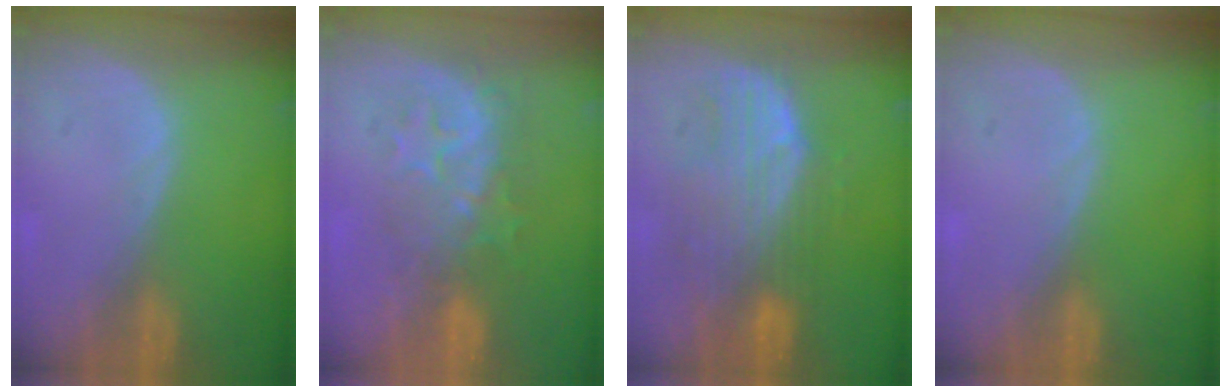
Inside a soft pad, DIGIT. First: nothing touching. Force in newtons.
{"total": 8.5, "press": 7.9, "slide": 3.2}
{"total": 9.2, "press": 8.4, "slide": 3.7}
{"total": 0.0}